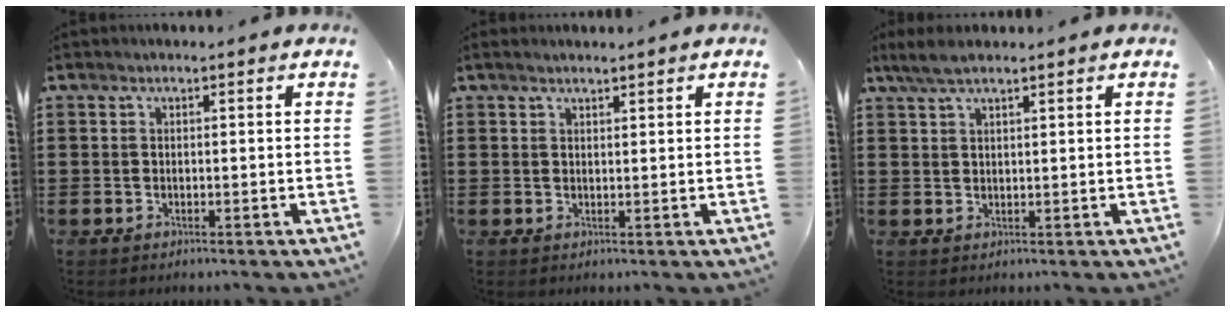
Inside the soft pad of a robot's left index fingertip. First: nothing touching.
{"total": 1.2, "force": [1.1, 0.1, 0.4], "torque": [-0.009, 0.001, 0.020]}
{"total": 4.5, "force": [3.6, 0.6, 2.7], "torque": [-0.060, -0.001, 0.067]}